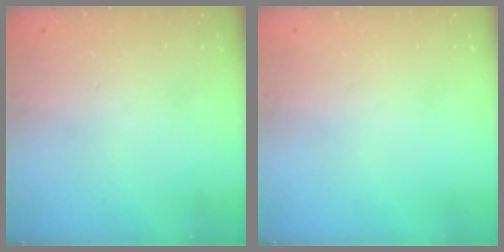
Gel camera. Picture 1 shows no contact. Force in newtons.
{"total": 0.6, "press": 0.6, "slide": 0.2}